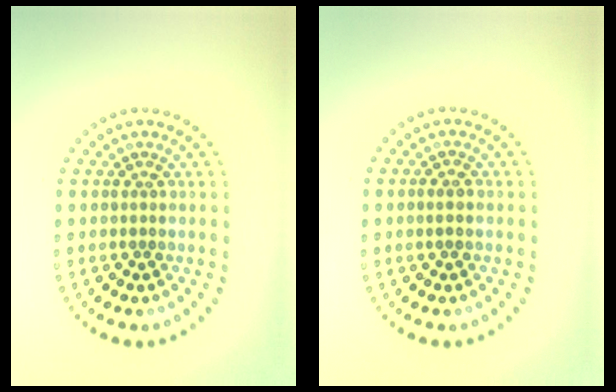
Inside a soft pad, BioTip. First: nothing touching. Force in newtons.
{"total": 0.7, "press": 0.7, "slide": 0.0}